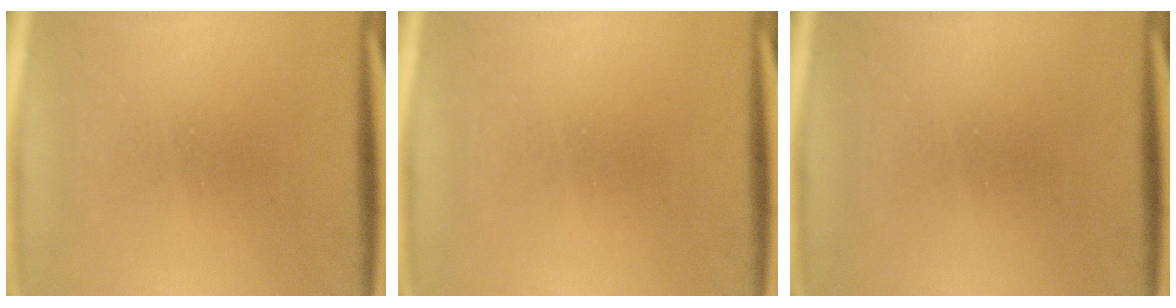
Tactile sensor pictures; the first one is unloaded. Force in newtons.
{"total": 0.0}
{"total": 0.0}